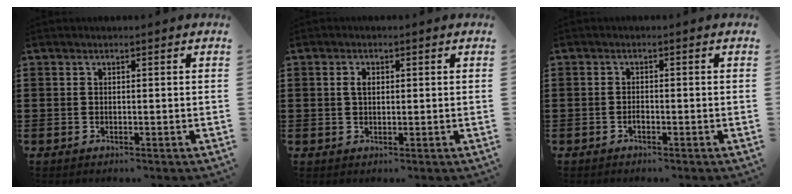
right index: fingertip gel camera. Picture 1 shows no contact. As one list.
[{"total": 1.9, "force": [0.4, 1.1, 1.5], "torque": [-0.032, 0.007, 0.005]}, {"total": 1.0, "force": [-0.7, 0.4, 0.6], "torque": [-0.015, -0.003, -0.012]}]